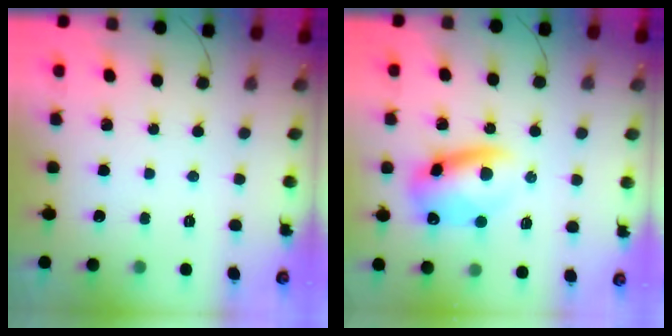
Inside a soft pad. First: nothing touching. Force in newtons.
{"total": 10.9, "press": 10.7, "slide": 2.3}